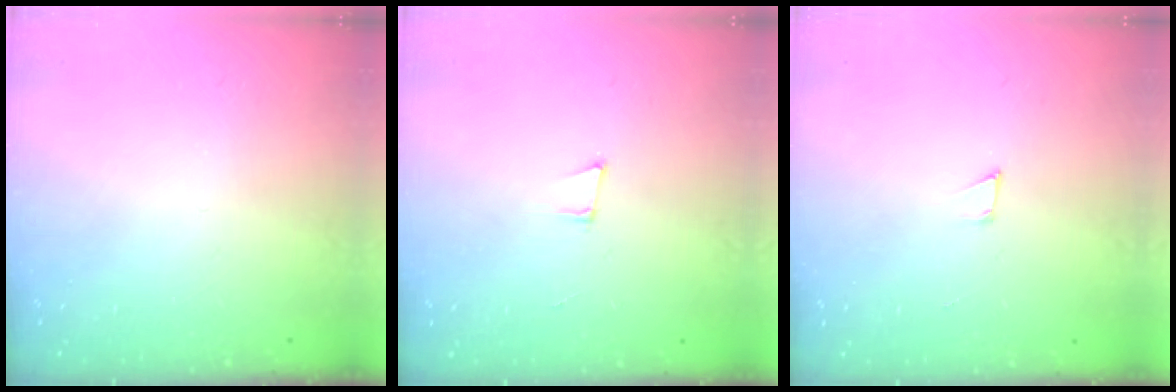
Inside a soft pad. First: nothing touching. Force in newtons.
{"total": 5.0, "press": 4.1, "slide": 2.9}
{"total": 3.2, "press": 3.2, "slide": 0.2}